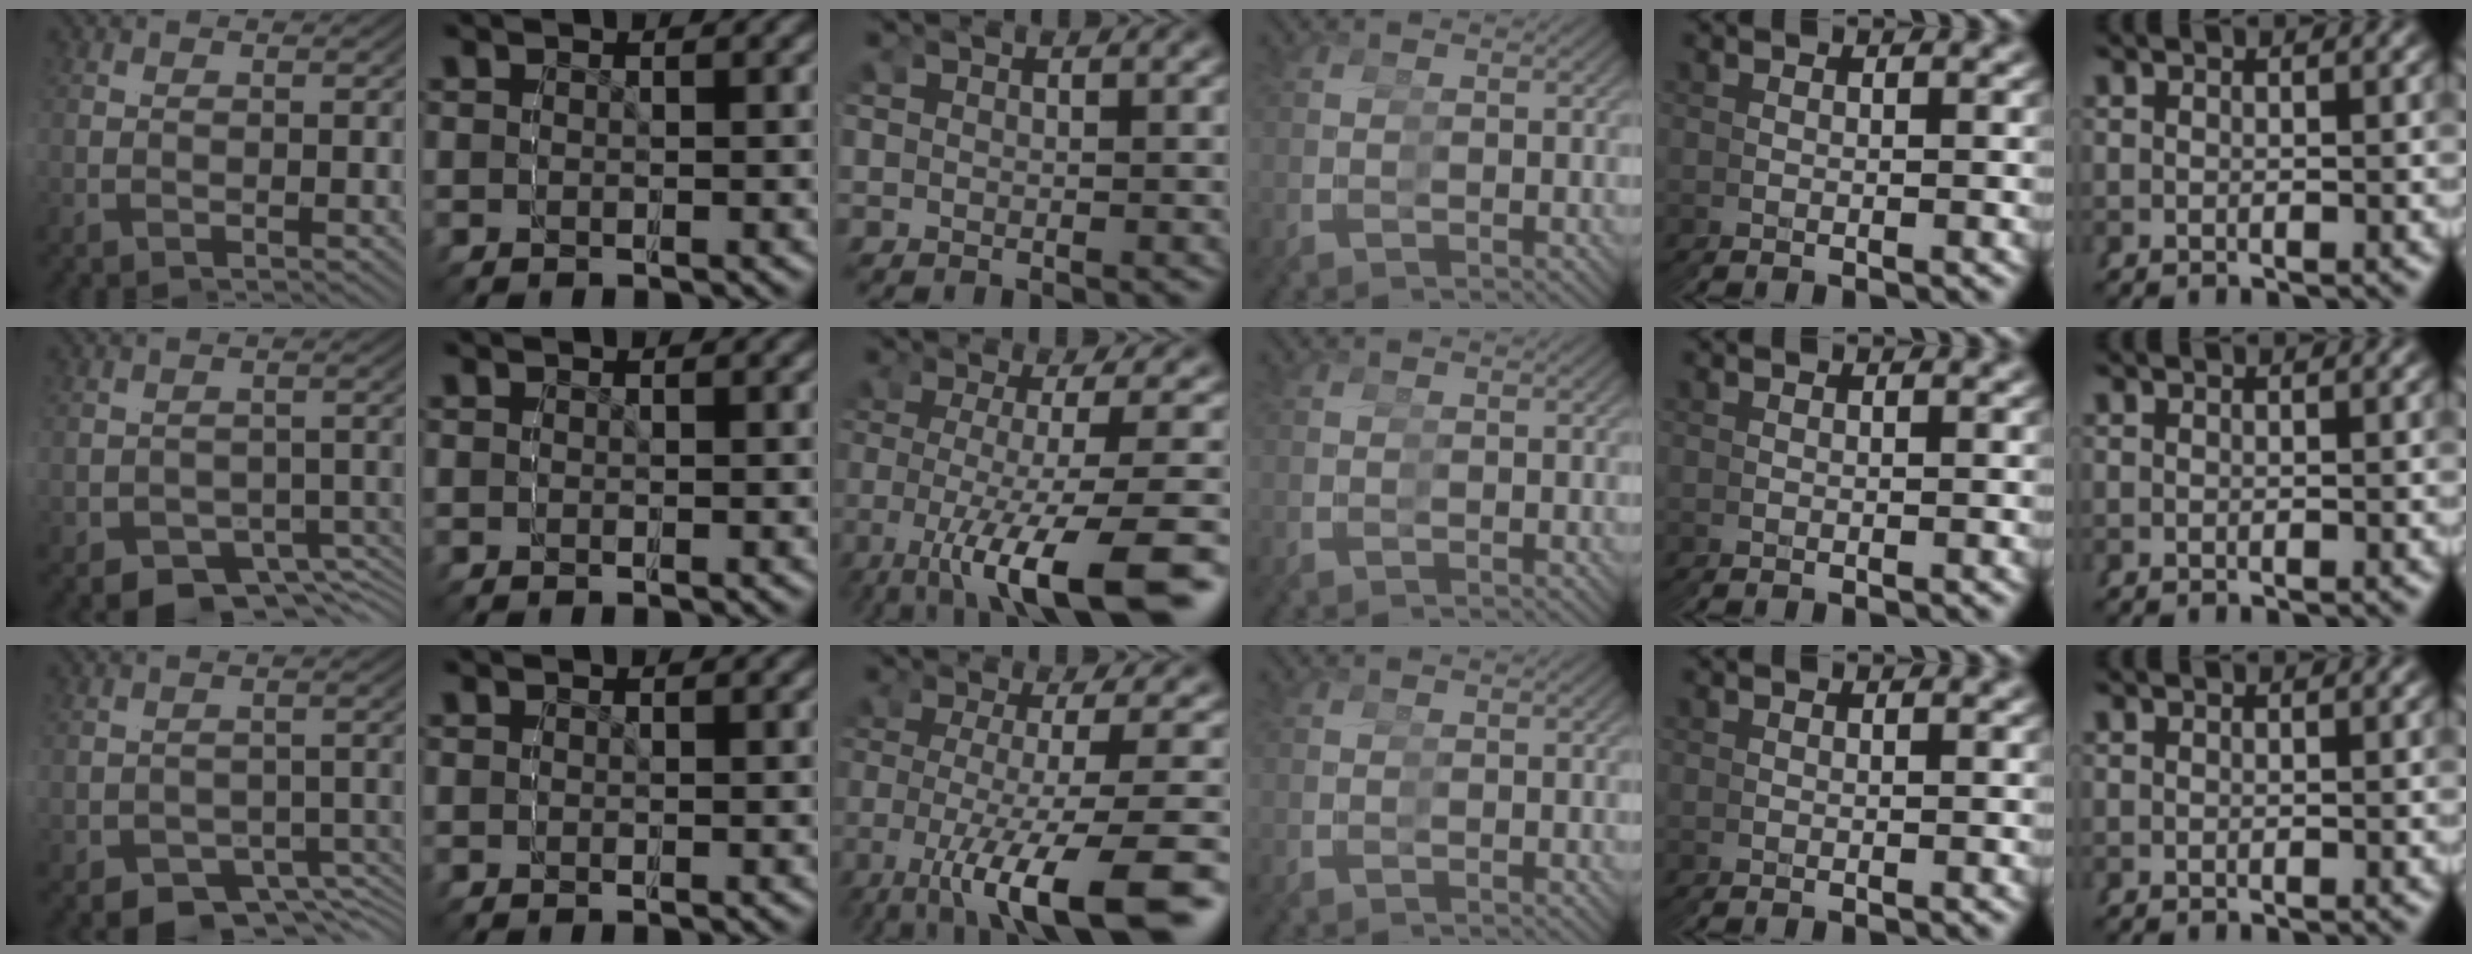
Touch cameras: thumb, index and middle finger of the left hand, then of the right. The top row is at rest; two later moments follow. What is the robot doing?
{"motion": "grasp_and_lifting", "object": "glue stick"}